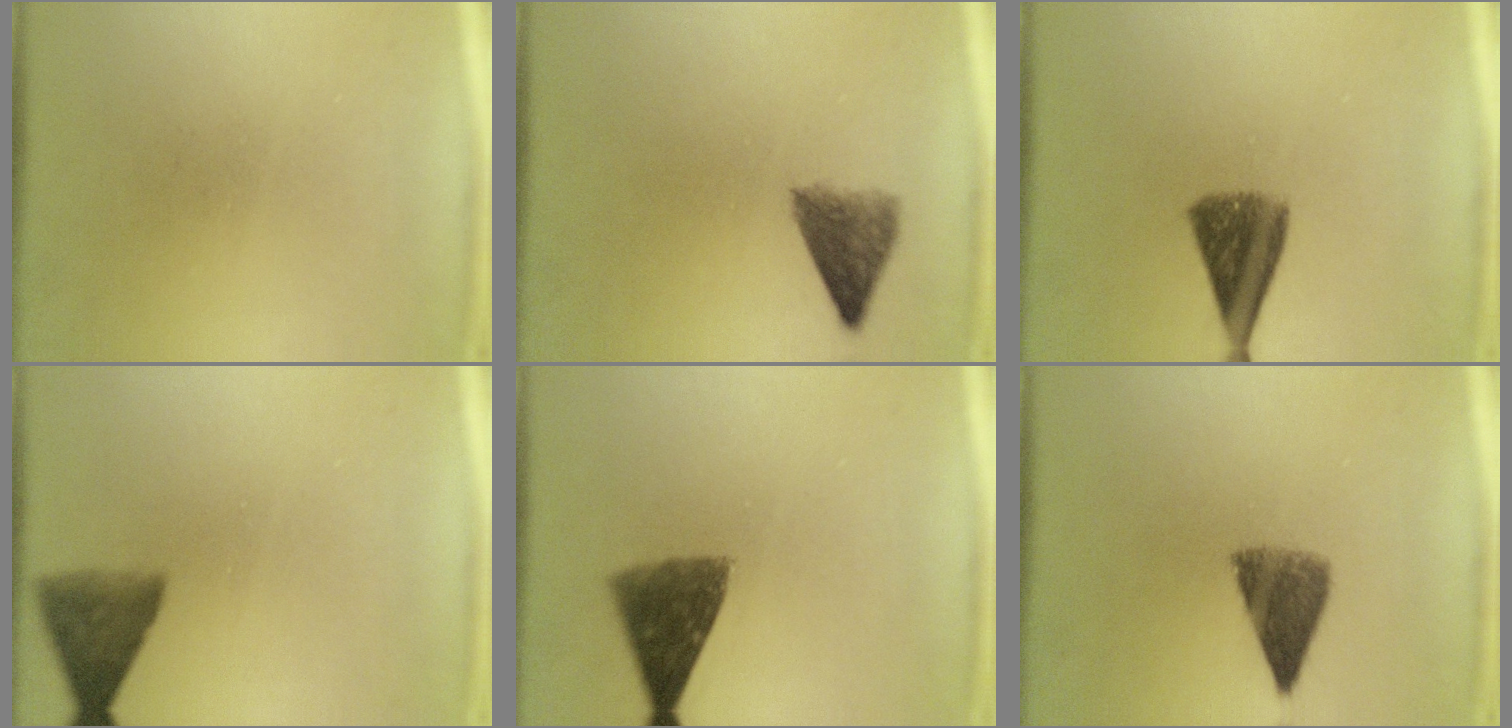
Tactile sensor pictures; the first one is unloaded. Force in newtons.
{"total": 5.0}
{"total": 8.3}
{"total": 5.8}
{"total": 8.0}
{"total": 6.7}